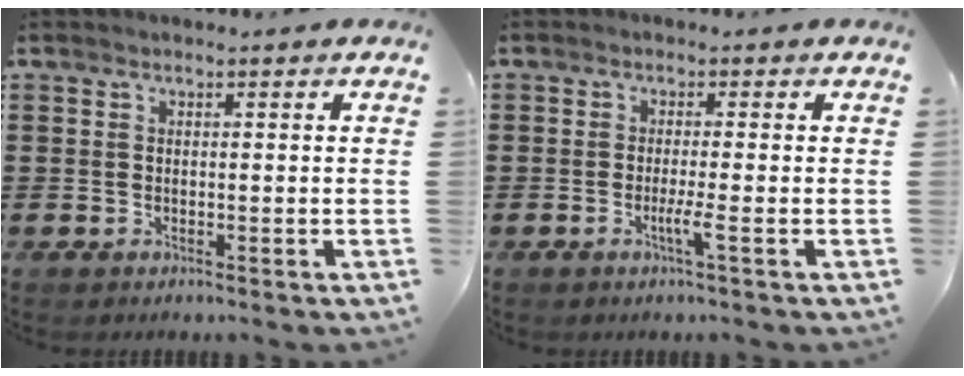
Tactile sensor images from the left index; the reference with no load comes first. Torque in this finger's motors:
{"motor_torque": [0.05, 0.04, 0.05, 0.05]}